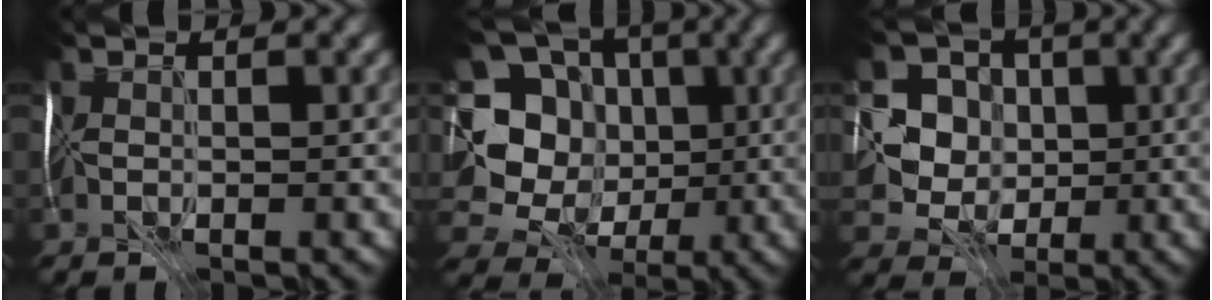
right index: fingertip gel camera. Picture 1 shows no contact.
{"total": 10.2, "force": [0.4, 9.7, 3.2], "torque": [-0.091, 0.033, 0.006]}
{"total": 4.0, "force": [0.8, 3.8, 0.9], "torque": [-0.010, -0.001, 0.009]}